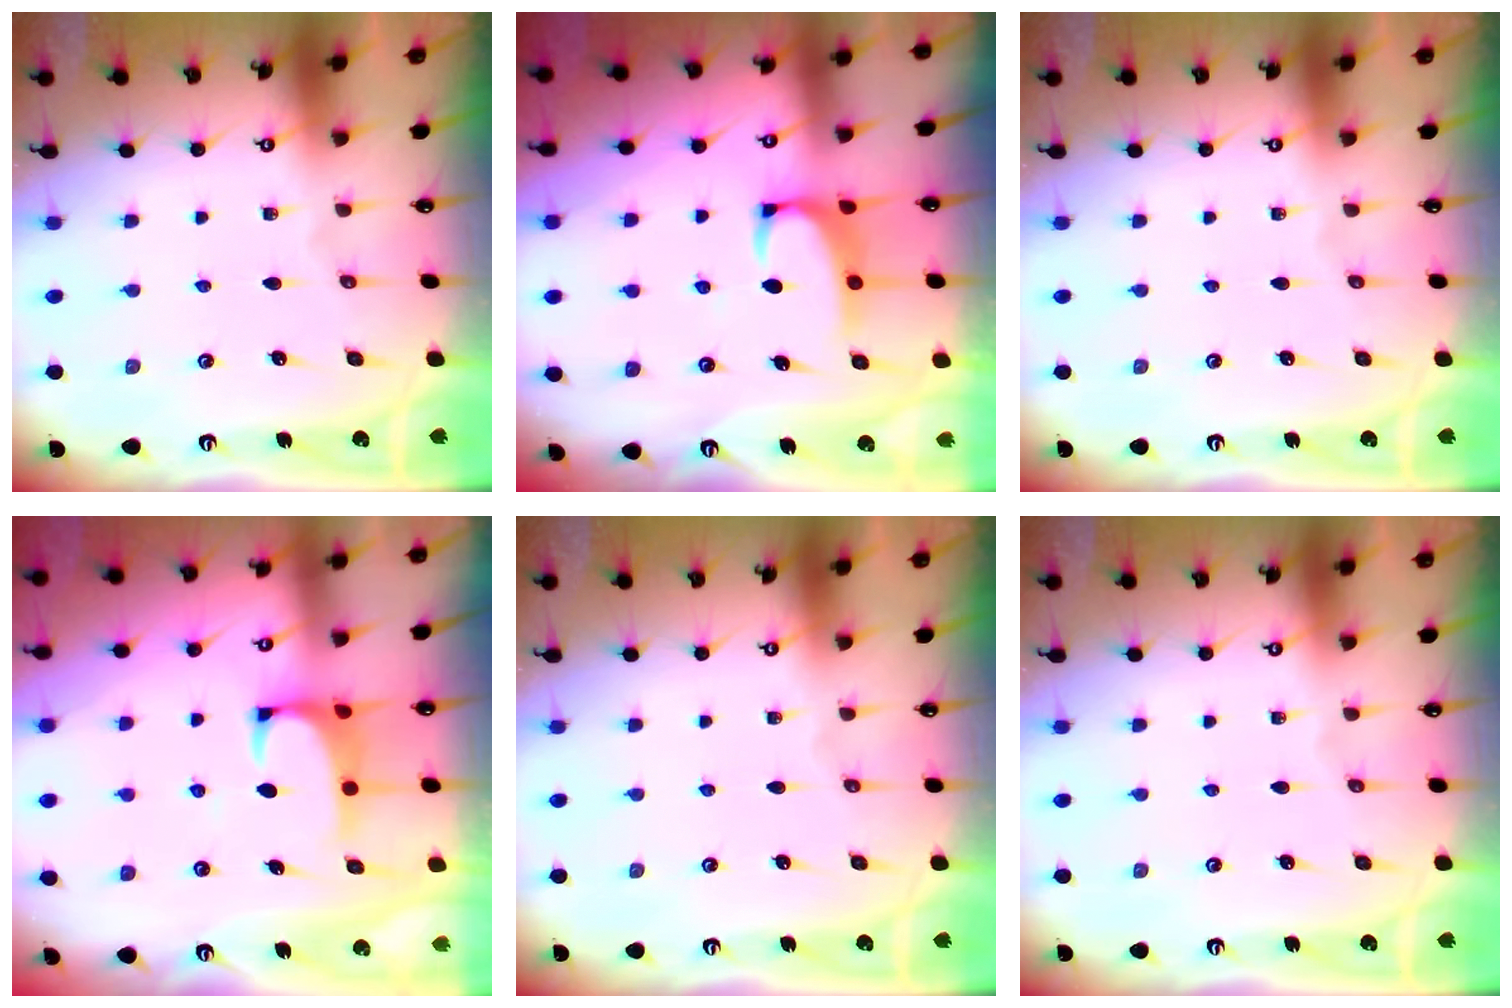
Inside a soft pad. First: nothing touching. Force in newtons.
{"total": 2.5, "press": 2.4, "slide": 0.7}
{"total": 0.0}
{"total": 1.2, "press": 1.1, "slide": 0.5}
{"total": 0.0}
{"total": 0.0}